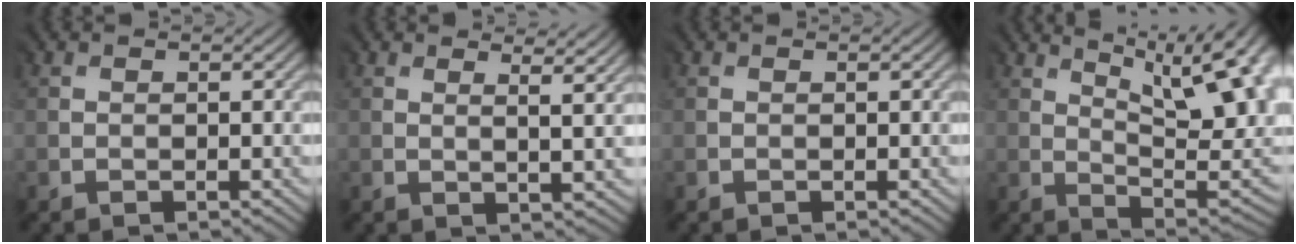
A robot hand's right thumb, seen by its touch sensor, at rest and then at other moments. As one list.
[{"total": 3.8, "force": [2.7, 0.4, 2.7], "torque": [-0.037, 0.007, 0.034]}, {"total": 0.0}, {"total": 15.5, "force": [6.0, 5.9, 13.1], "torque": [-0.182, 0.038, 0.099]}]